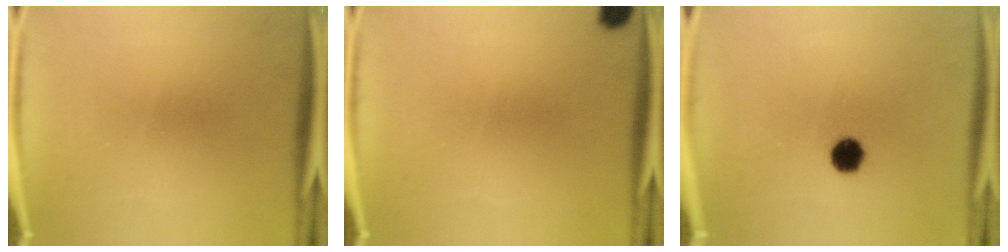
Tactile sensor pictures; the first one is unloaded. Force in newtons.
{"total": 2.5}
{"total": 5.1}